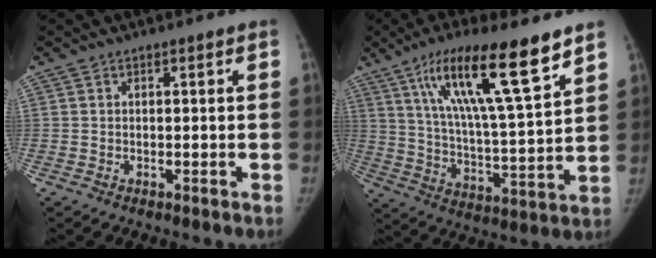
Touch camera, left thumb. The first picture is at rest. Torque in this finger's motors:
{"motor_torque": [0.27, 0.29, 1.75, -1.02, 0.19]}